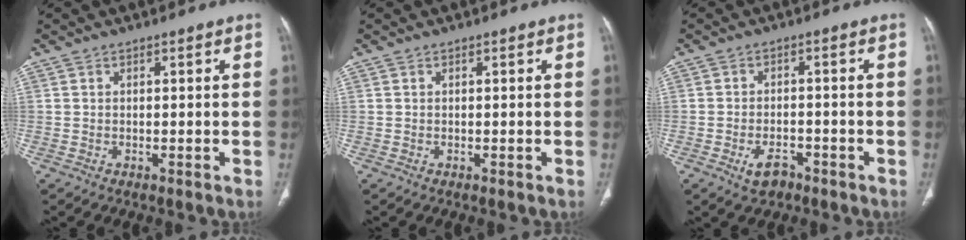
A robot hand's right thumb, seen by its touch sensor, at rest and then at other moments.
{"total": 0.0}
{"total": 4.2, "force": [-2.4, 2.5, 2.3], "torque": [-0.035, 0.014, -0.035]}